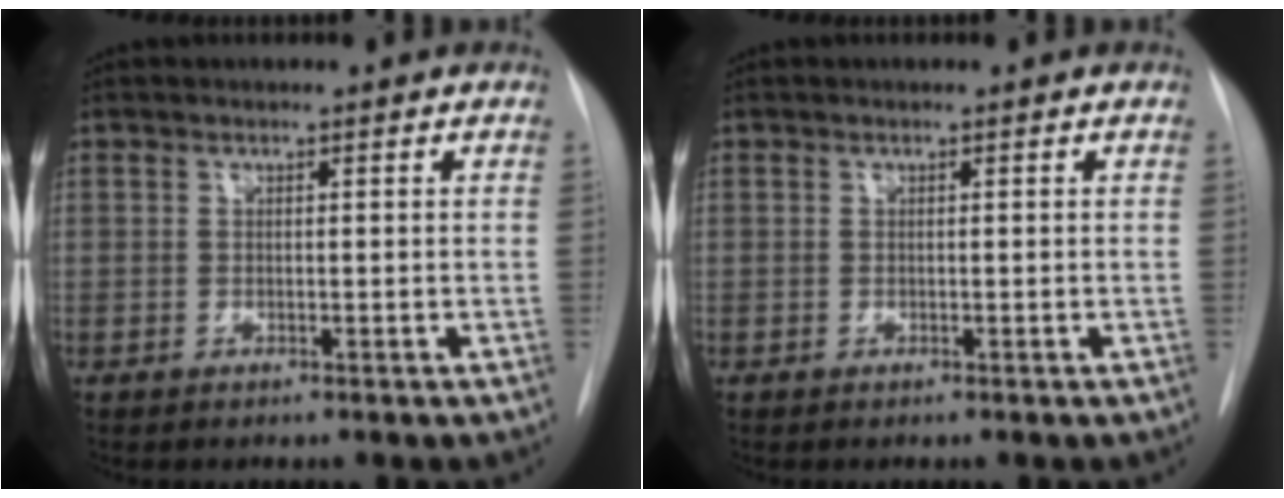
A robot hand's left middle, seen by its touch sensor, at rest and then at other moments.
{"total": 0.0}